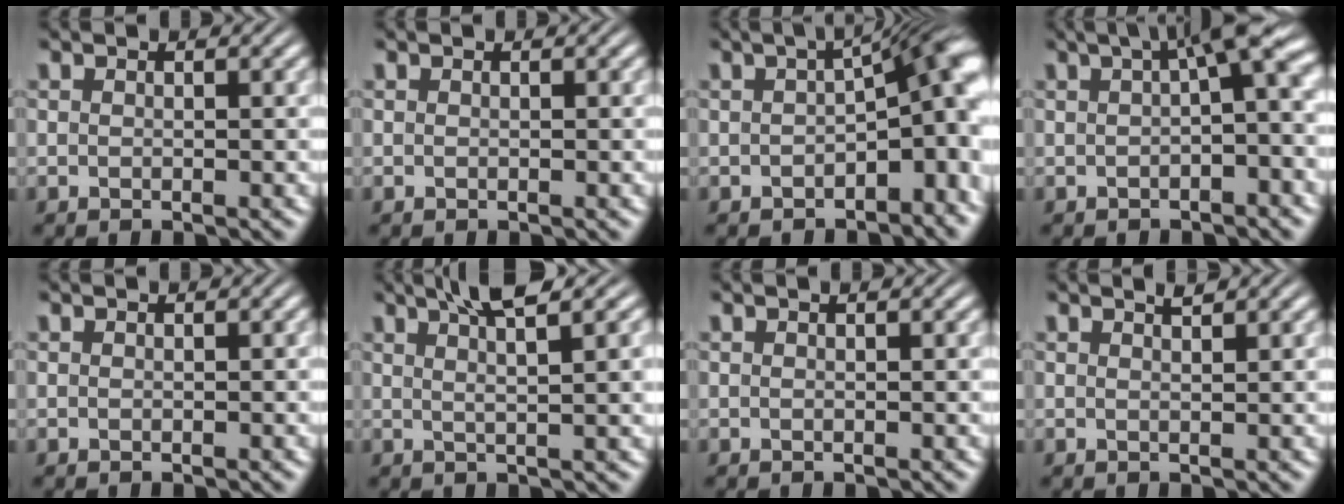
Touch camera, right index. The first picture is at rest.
{"total": 0.0}
{"total": 5.4, "force": [-0.6, 1.7, 5.1], "torque": [-0.063, 0.001, -0.003]}
{"total": 5.5, "force": [1.5, 1.5, 5.0], "torque": [-0.061, 0.021, 0.019]}
{"total": 0.0}
{"total": 5.0, "force": [3.3, 0.6, 3.7], "torque": [-0.063, 0.006, 0.052]}
{"total": 0.0}
{"total": 1.1, "force": [0.8, -0.5, 0.5], "torque": [-0.007, -0.005, 0.016]}